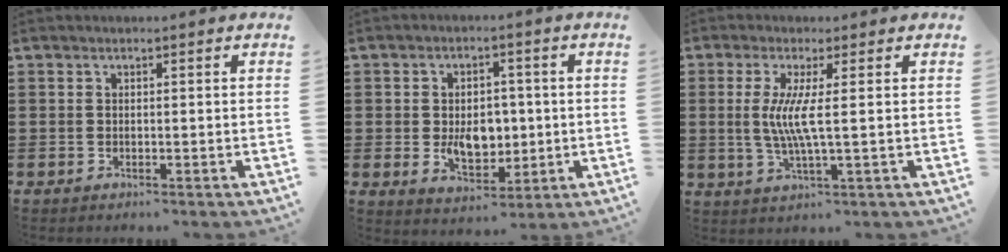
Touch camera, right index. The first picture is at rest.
{"total": 6.8, "force": [-0.4, 4.6, 4.9], "torque": [-0.070, 0.003, -0.010]}
{"total": 5.9, "force": [0.5, -0.2, 5.9], "torque": [-0.126, -0.014, 0.000]}